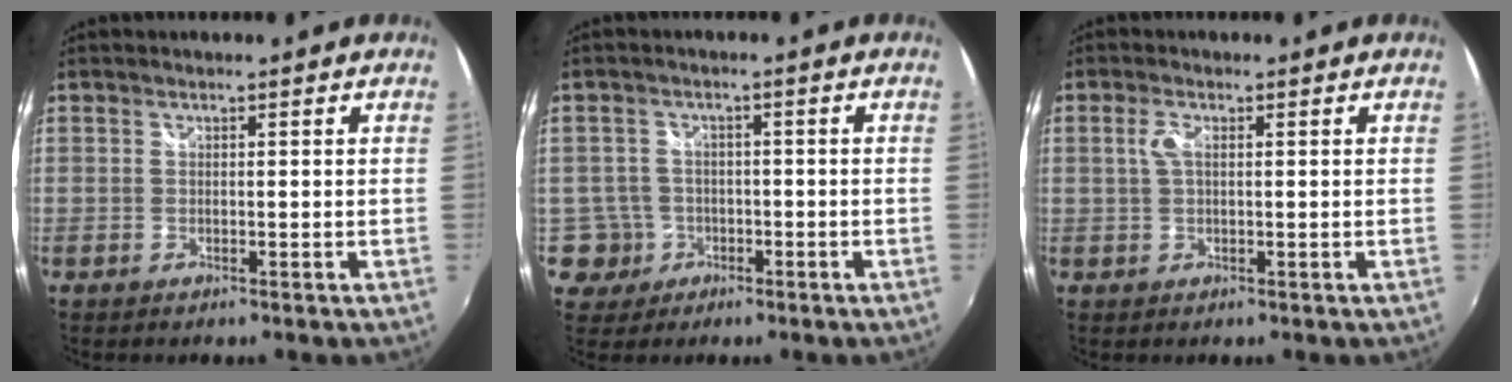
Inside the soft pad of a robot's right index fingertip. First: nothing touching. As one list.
[{"total": 5.4, "force": [-1.8, 5.1, 0.3], "torque": [-0.018, 0.017, -0.026]}, {"total": 2.3, "force": [0.5, 0.9, 2.1], "torque": [-0.043, 0.002, 0.007]}]